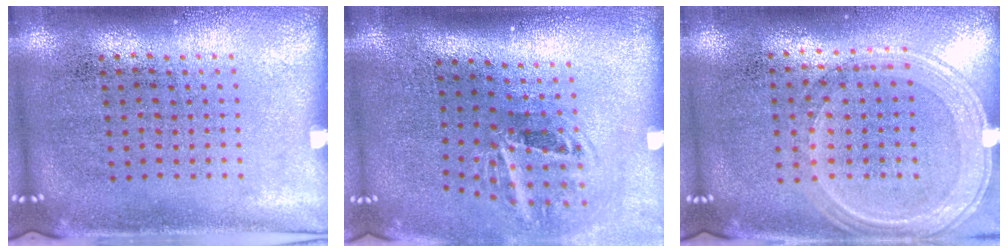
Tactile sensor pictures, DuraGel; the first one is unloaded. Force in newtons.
{"total": 2.0, "press": 1.1, "slide": 1.6}
{"total": 1.2, "press": 1.2, "slide": 0.4}